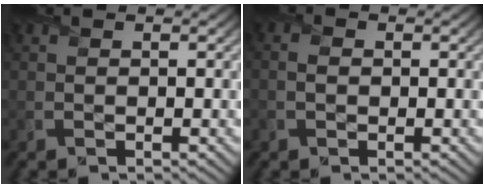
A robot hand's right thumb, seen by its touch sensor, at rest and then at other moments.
{"total": 1.4, "force": [-0.3, 1.0, 1.0], "torque": [-0.025, 0.001, -0.006]}